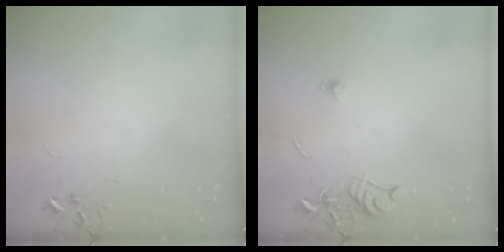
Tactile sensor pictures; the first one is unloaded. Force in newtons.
{"total": 7.3, "press": 7.3, "slide": 0.7}